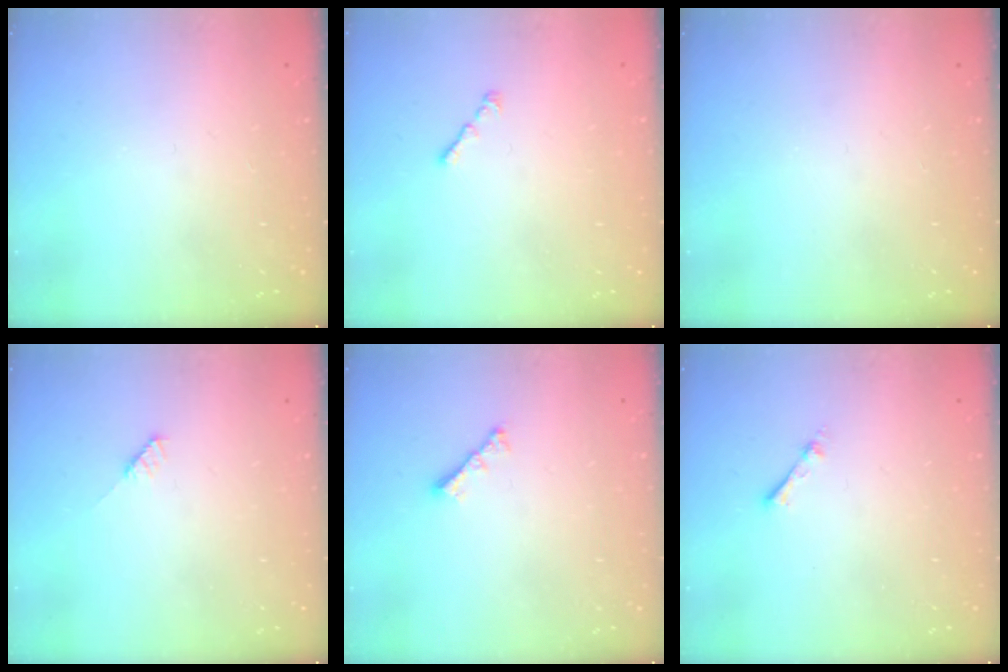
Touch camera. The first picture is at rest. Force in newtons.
{"total": 1.0, "press": 0.9, "slide": 0.5}
{"total": 0.0}
{"total": 3.0, "press": 3.0, "slide": 0.2}
{"total": 2.8, "press": 2.7, "slide": 0.6}
{"total": 1.9, "press": 1.9, "slide": 0.3}